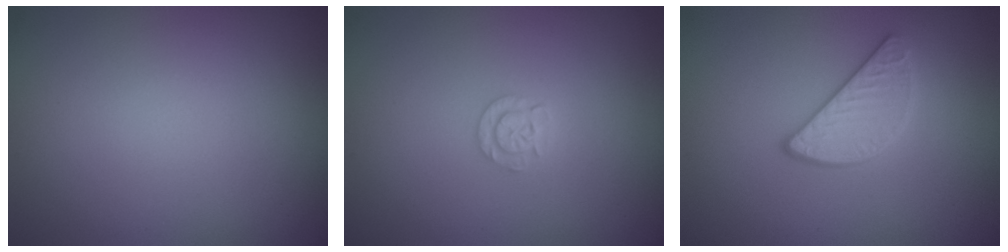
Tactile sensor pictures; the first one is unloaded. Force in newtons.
{"total": 1.5, "press": 1.5, "slide": 0.1}
{"total": 2.9, "press": 2.7, "slide": 1.2}